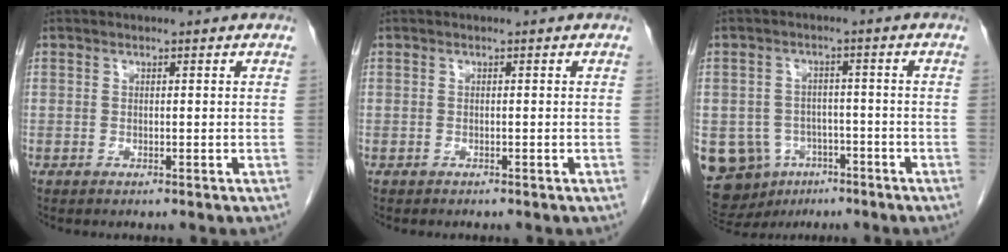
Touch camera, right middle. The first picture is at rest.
{"total": 0.0}
{"total": 12.3, "force": [-5.4, 10.3, 4.0], "torque": [-0.103, 0.015, -0.071]}